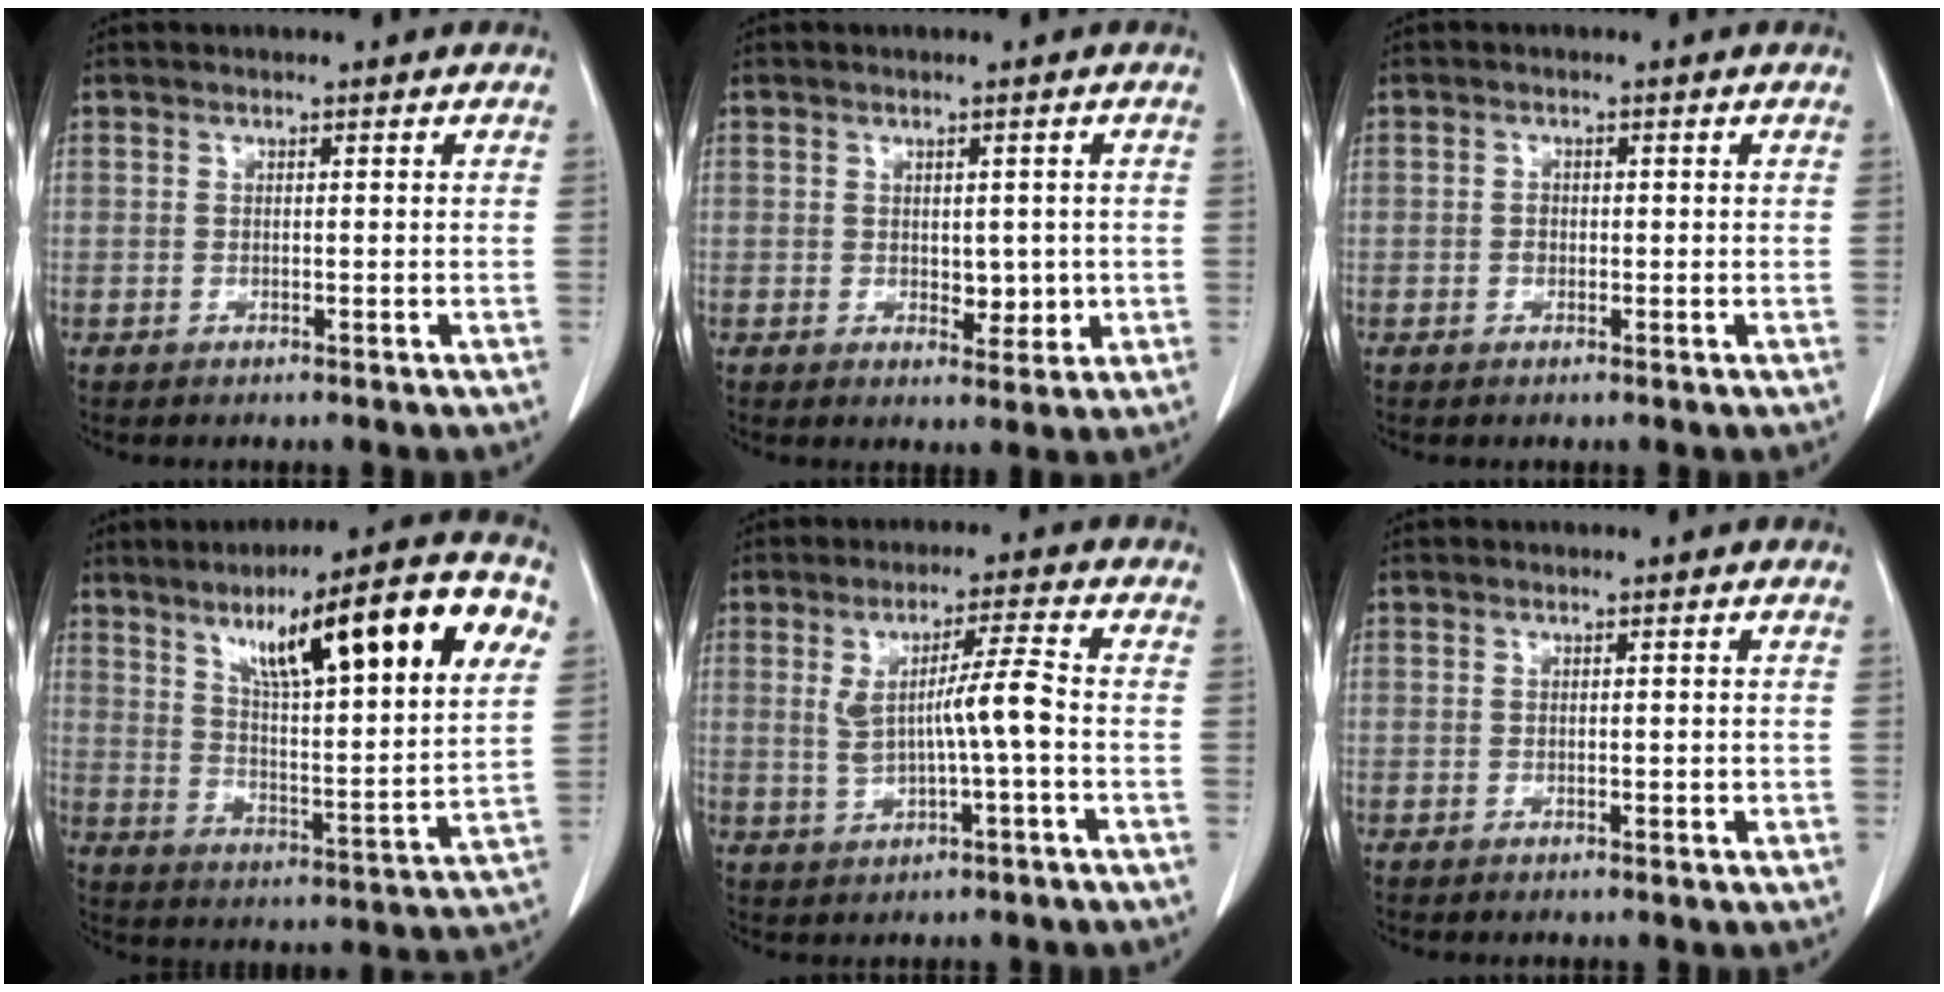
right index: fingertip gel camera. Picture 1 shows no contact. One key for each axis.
{"total": 3.4, "fx": -0.1, "fy": 1.9, "fz": 2.8, "tx": -0.032, "ty": -0.005, "tz": 0.007}
{"total": 1.0, "fx": -0.2, "fy": 0.8, "fz": 0.6, "tx": -0.010, "ty": 0.003, "tz": -0.005}
{"total": 23.1, "fx": 10.5, "fy": 2.8, "fz": 20.4, "tx": -0.308, "ty": 0.027, "tz": 0.159}
{"total": 6.5, "fx": -0.1, "fy": -0.1, "fz": 6.5, "tx": -0.115, "ty": 0.004, "tz": 0.003}
{"total": 0.6, "fx": -0.1, "fy": 0.2, "fz": 0.6, "tx": -0.010, "ty": -0.001, "tz": 0.000}